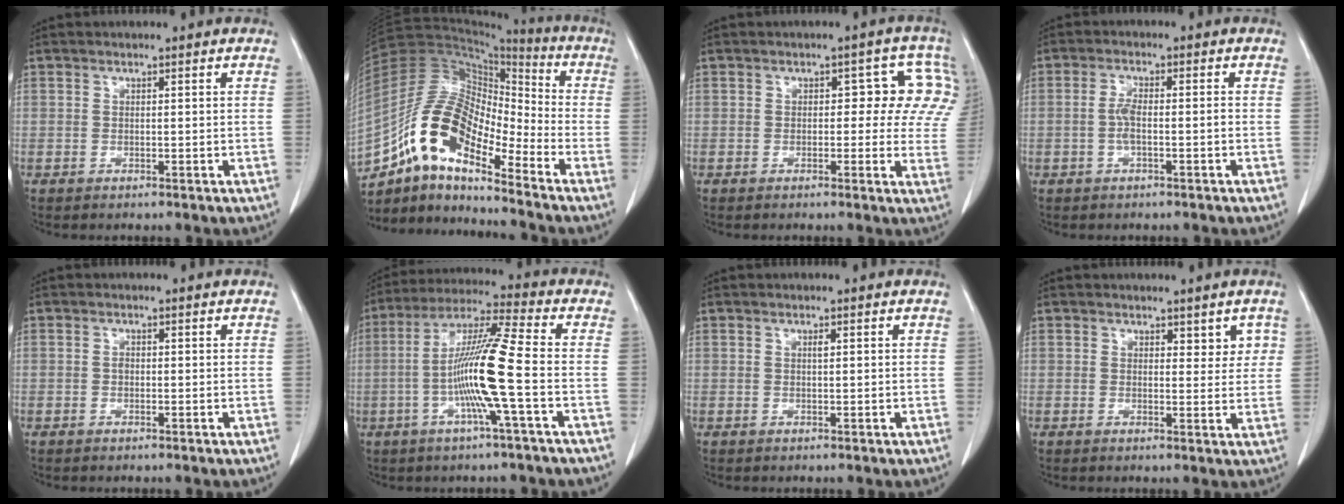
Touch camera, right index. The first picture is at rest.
{"total": 14.0, "force": [-8.8, 4.9, 9.6], "torque": [-0.190, 0.045, -0.161]}
{"total": 7.4, "force": [1.8, 4.0, 6.0], "torque": [-0.040, 0.031, 0.013]}
{"total": 3.3, "force": [-0.8, 0.8, 3.1], "torque": [-0.067, 0.006, -0.014]}
{"total": 0.7, "force": [-0.1, 0.5, 0.5], "torque": [-0.010, 0.002, -0.003]}
{"total": 12.7, "force": [-2.6, -0.9, 12.4], "torque": [-0.237, 0.003, -0.059]}
{"total": 0.5, "force": [0.2, 0.1, 0.5], "torque": [-0.009, -0.001, 0.003]}
{"total": 3.3, "force": [1.9, 1.6, 2.1], "torque": [-0.013, -0.003, 0.022]}